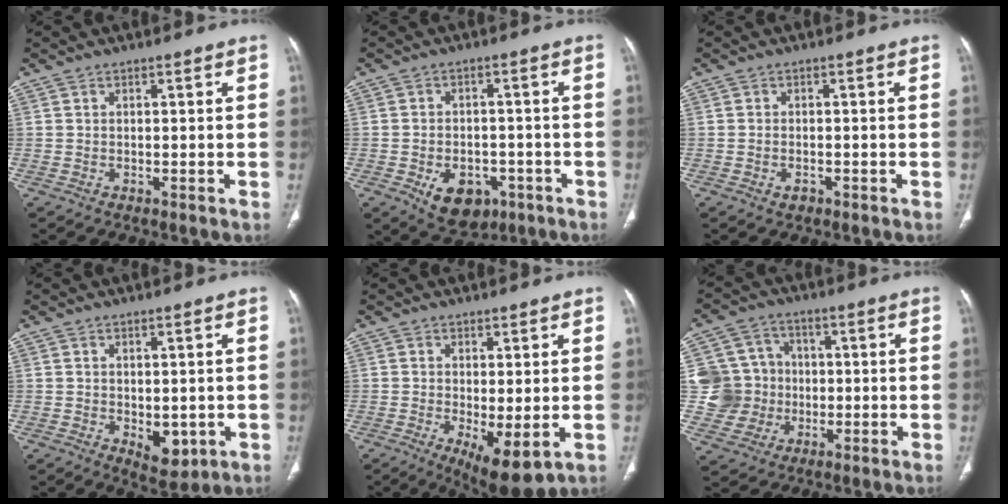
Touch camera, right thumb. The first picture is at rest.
{"total": 9.6, "force": [-4.2, 6.6, 5.6], "torque": [-0.066, 0.018, -0.049]}
{"total": 1.6, "force": [-0.9, 1.0, 0.9], "torque": [-0.016, 0.005, -0.011]}
{"total": 5.5, "force": [-1.1, 3.3, 4.3], "torque": [-0.040, -0.011, -0.001]}
{"total": 8.4, "force": [-2.0, 3.0, 7.6], "torque": [-0.123, -0.022, -0.021]}
{"total": 10.9, "force": [-0.2, 10.5, 2.8], "torque": [-0.018, 0.019, 0.003]}